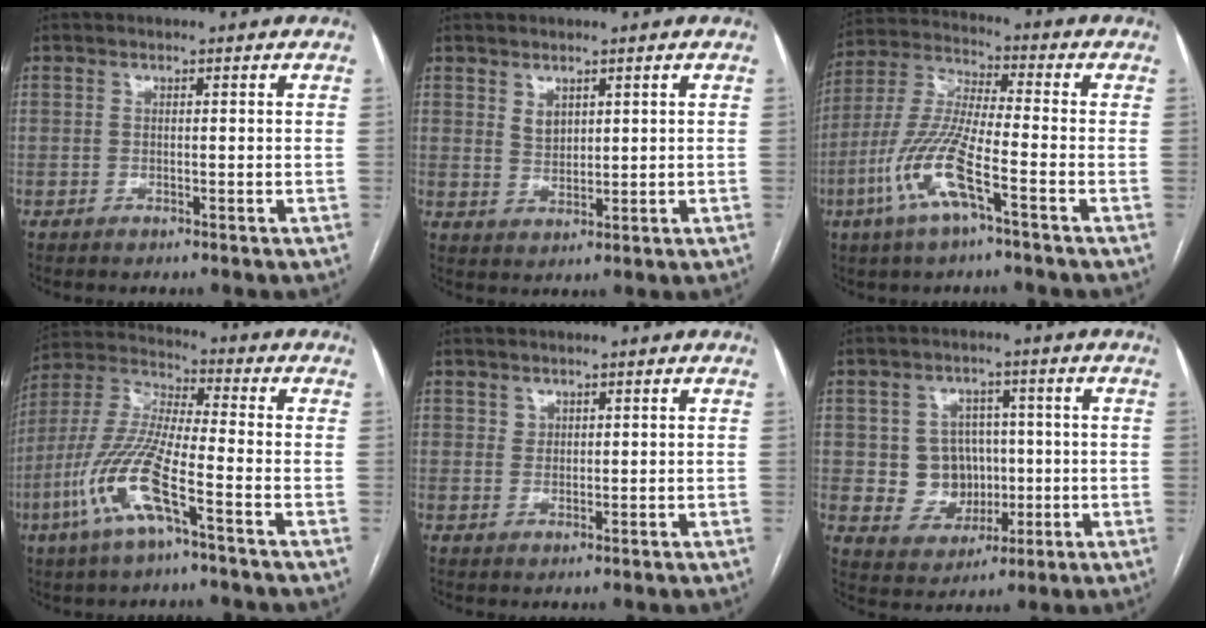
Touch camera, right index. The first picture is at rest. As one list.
[{"total": 2.6, "force": [1.5, 1.7, 1.3], "torque": [-0.024, -0.003, 0.037]}, {"total": 12.1, "force": [-5.2, 1.5, 10.8], "torque": [-0.236, -0.003, -0.105]}, {"total": 13.2, "force": [-5.7, 1.8, 11.8], "torque": [-0.259, -0.006, -0.115]}, {"total": 1.4, "force": [0.9, 1.1, 0.2], "torque": [0.006, 0.000, 0.012]}, {"total": 7.8, "force": [0.2, 7.2, 3.0], "torque": [-0.049, 0.022, 0.017]}]